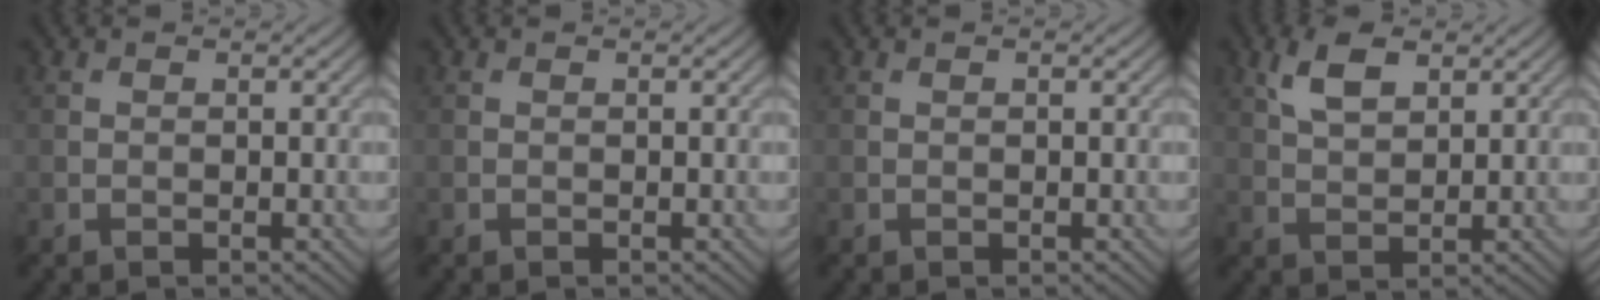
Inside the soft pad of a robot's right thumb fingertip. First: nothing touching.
{"total": 0.0}
{"total": 0.0}
{"total": 4.8, "force": [2.6, 2.3, 3.3], "torque": [-0.078, 0.004, 0.052]}